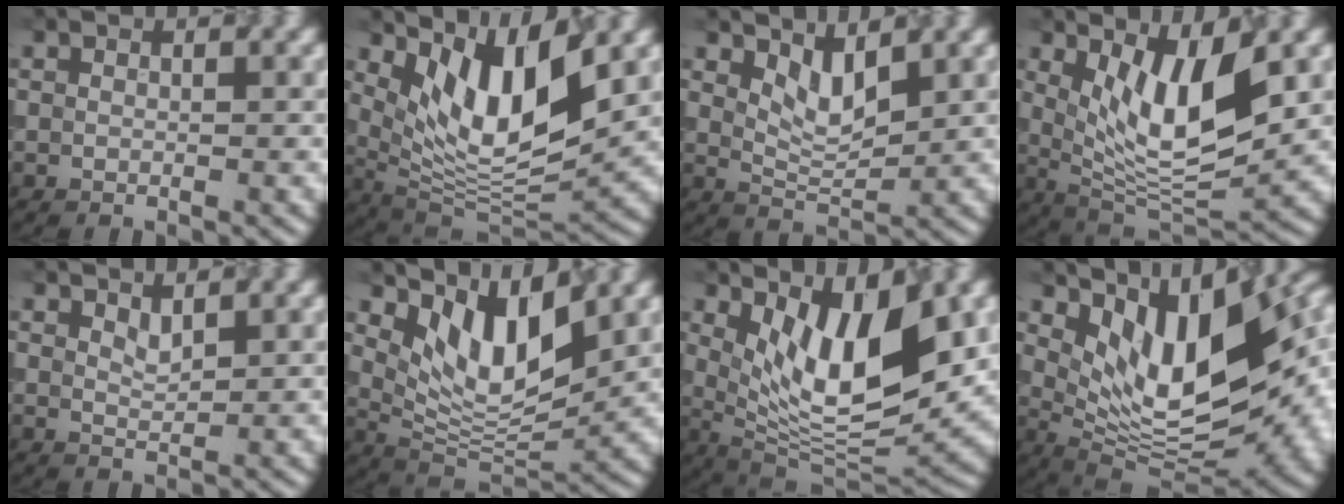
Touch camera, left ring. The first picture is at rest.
{"total": 9.3, "force": [3.8, 3.5, 7.8], "torque": [-0.135, -0.018, 0.073]}
{"total": 3.1, "force": [1.7, 1.2, 2.2], "torque": [-0.041, -0.009, 0.036]}
{"total": 8.5, "force": [2.1, 3.0, 7.7], "torque": [-0.135, -0.019, 0.041]}
{"total": 1.1, "force": [0.8, 0.4, 0.6], "torque": [-0.014, -0.003, 0.017]}
{"total": 7.2, "force": [3.5, 3.0, 5.6], "torque": [-0.102, -0.020, 0.066]}
{"total": 10.0, "force": [2.6, 3.6, 8.9], "torque": [-0.147, -0.022, 0.049]}
{"total": 14.8, "force": [4.4, 6.0, 12.8], "torque": [-0.191, -0.006, 0.081]}